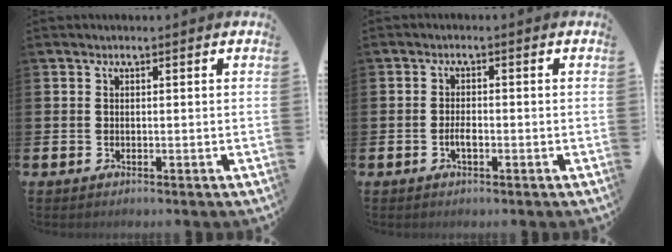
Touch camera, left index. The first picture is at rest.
{"total": 1.9, "force": [-0.6, 0.8, 1.6], "torque": [-0.027, 0.000, -0.013]}